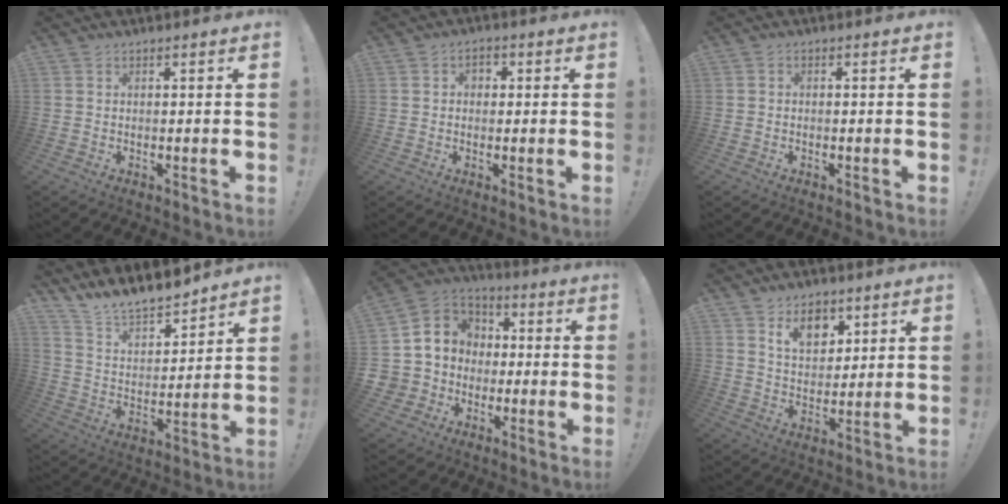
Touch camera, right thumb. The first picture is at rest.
{"total": 2.9, "force": [0.0, 2.5, 1.5], "torque": [-0.014, 0.001, -0.004]}
{"total": 0.8, "force": [-0.7, 0.2, 0.2], "torque": [-0.010, 0.004, -0.012]}
{"total": 11.4, "force": [11.1, 1.8, 1.8], "torque": [-0.063, -0.105, 0.204]}
{"total": 10.2, "force": [-1.1, 9.9, 2.5], "torque": [-0.055, 0.016, -0.001]}
{"total": 10.4, "force": [6.4, 6.8, 4.6], "torque": [-0.064, -0.033, 0.121]}